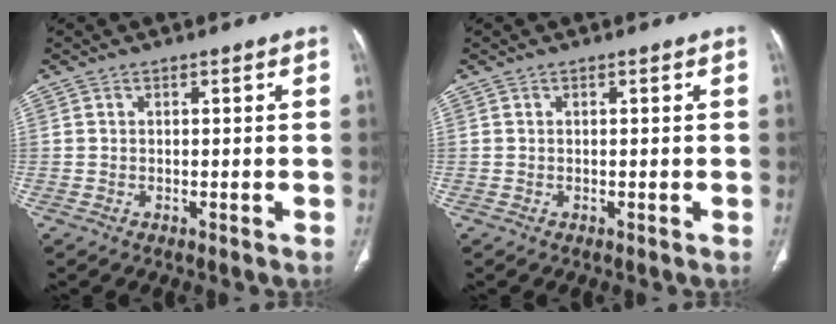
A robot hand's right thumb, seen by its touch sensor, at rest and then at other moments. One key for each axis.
{"total": 0.0}